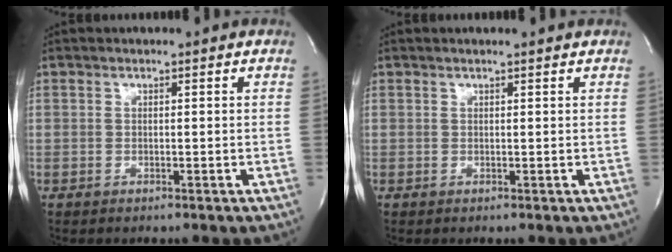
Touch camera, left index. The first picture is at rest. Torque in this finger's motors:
{"motor_torque": [0.17, -0.11, -0.02, 0.02]}